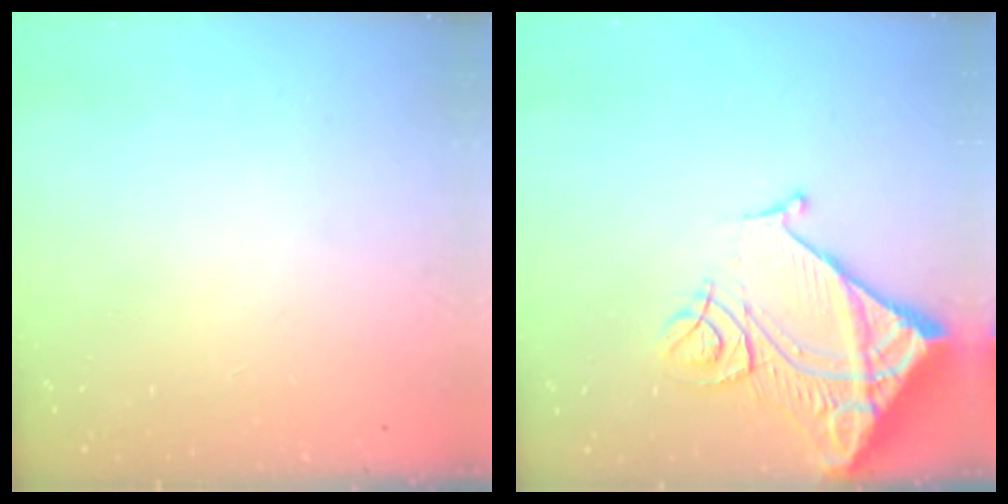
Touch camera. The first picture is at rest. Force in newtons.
{"total": 15.3, "press": 15.2, "slide": 1.9}